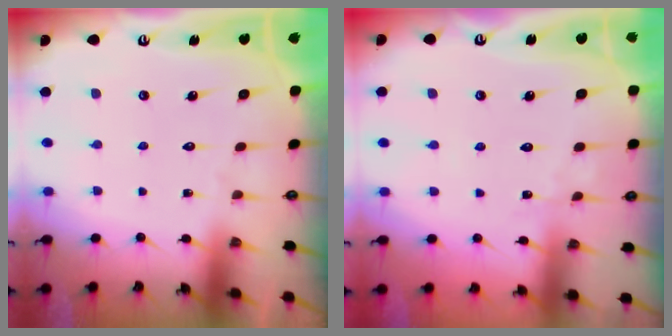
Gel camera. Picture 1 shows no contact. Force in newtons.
{"total": 3.3, "press": 3.3, "slide": 0.3}